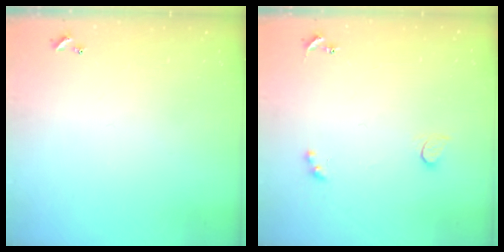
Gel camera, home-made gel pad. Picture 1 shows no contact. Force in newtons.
{"total": 2.8, "press": 2.8, "slide": 0.5}